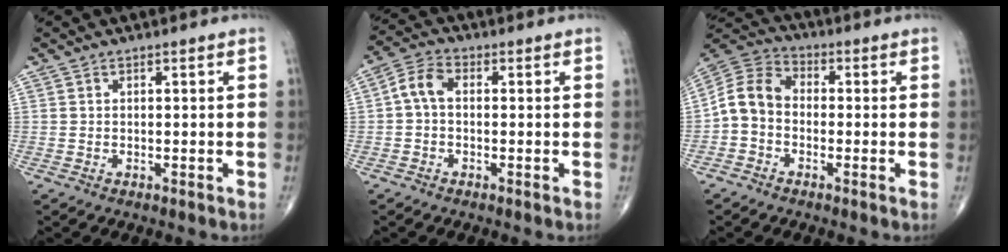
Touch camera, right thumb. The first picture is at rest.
{"total": 4.9, "force": [0.0, 3.1, 3.8], "torque": [-0.071, 0.016, -0.011]}
{"total": 8.3, "force": [-1.6, 6.4, 5.0], "torque": [-0.085, 0.030, -0.050]}